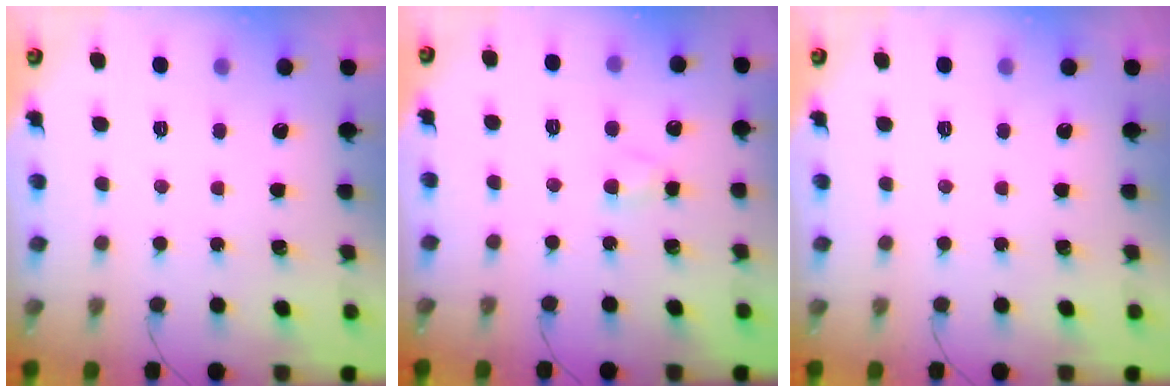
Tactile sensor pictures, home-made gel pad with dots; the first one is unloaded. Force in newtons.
{"total": 2.6, "press": 2.3, "slide": 1.0}
{"total": 0.0}